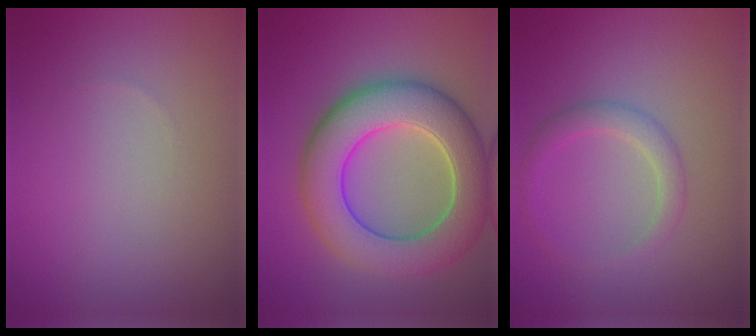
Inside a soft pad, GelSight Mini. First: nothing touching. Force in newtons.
{"total": 9.8, "press": 9.7, "slide": 0.7}
{"total": 2.2, "press": 2.2, "slide": 0.1}